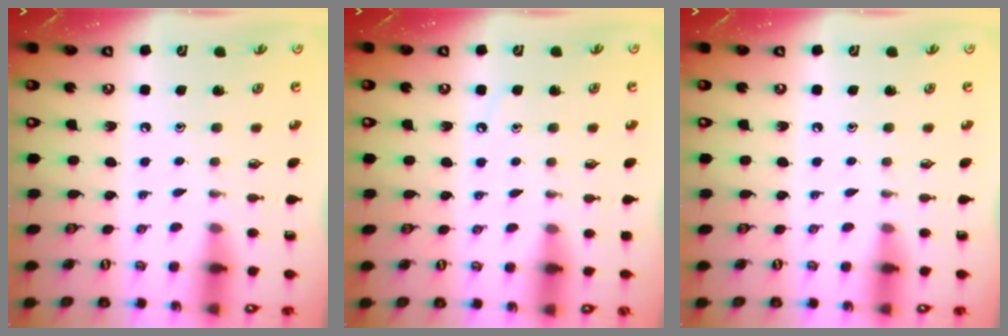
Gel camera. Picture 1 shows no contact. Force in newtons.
{"total": 3.6, "press": 3.5, "slide": 0.5}
{"total": 0.0}